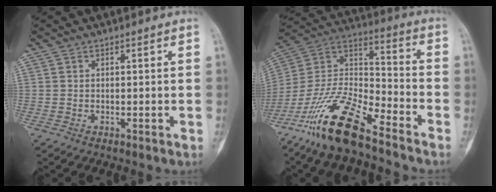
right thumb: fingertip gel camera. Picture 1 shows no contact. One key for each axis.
{"total": 18.8, "fx": -13.4, "fy": 5.2, "fz": 12.1, "tx": -0.232, "ty": 0.072, "tz": -0.253}